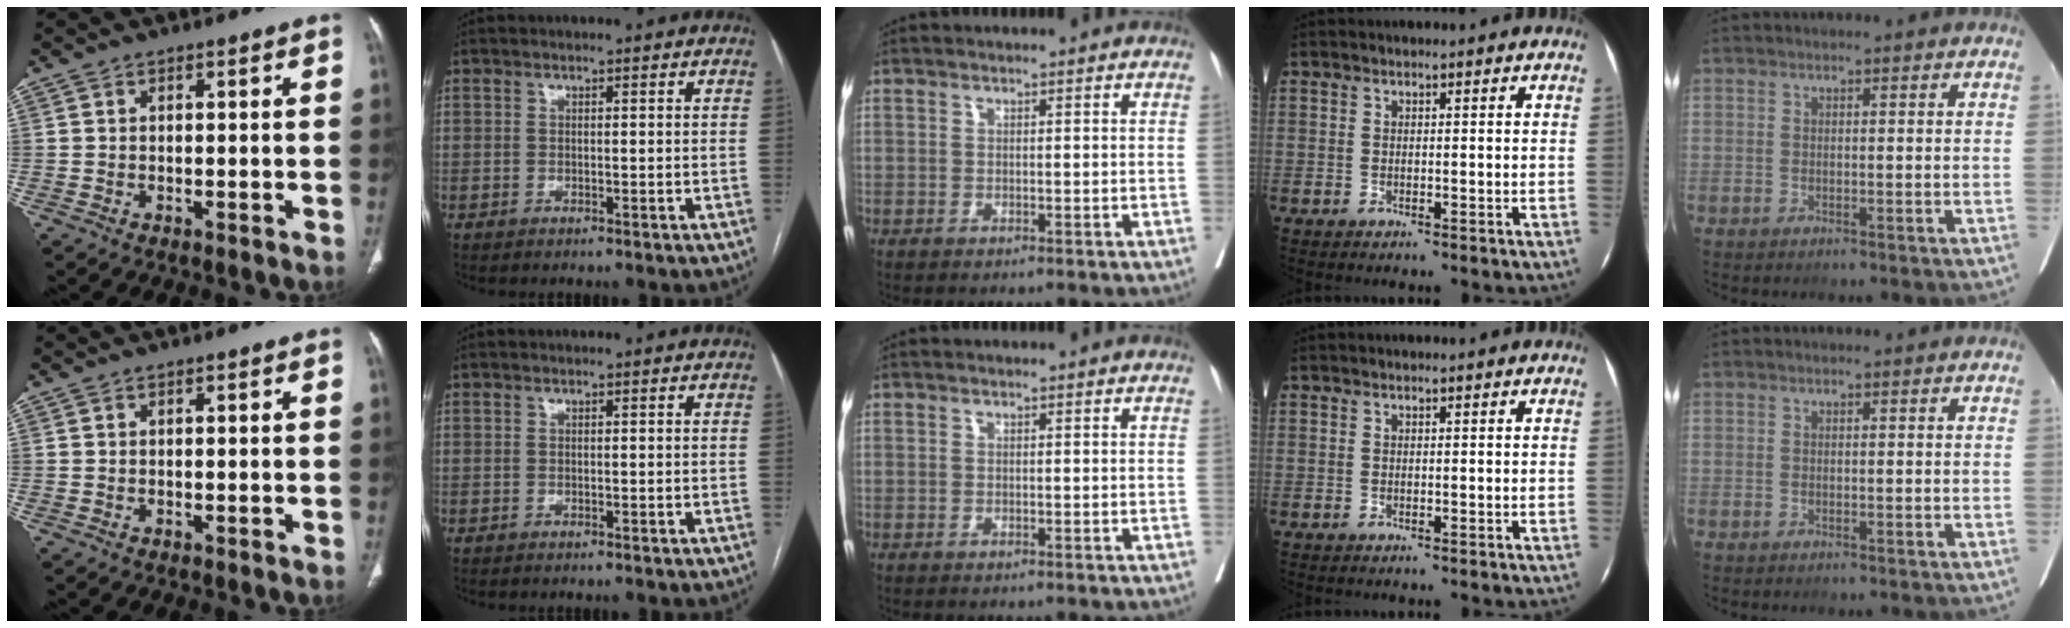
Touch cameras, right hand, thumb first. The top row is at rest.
{}